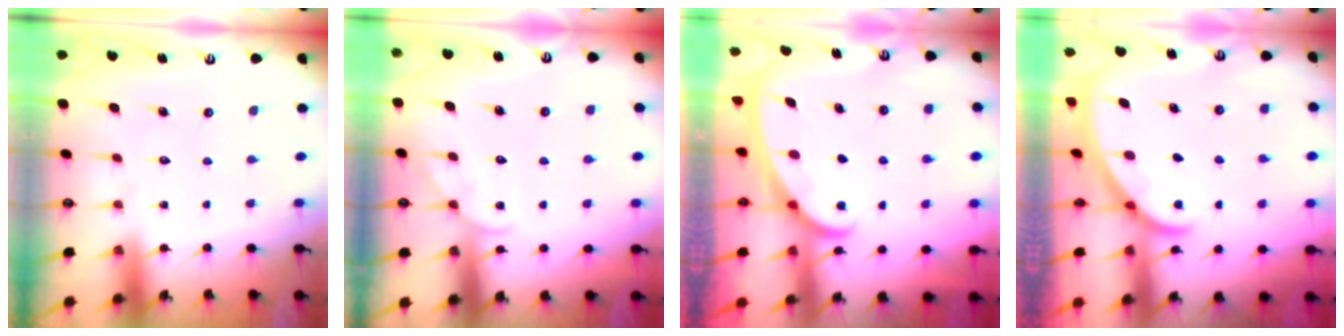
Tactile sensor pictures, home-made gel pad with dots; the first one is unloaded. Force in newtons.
{"total": 3.5, "press": 3.5, "slide": 0.3}
{"total": 2.1, "press": 2.1, "slide": 0.2}
{"total": 1.8, "press": 1.8, "slide": 0.1}